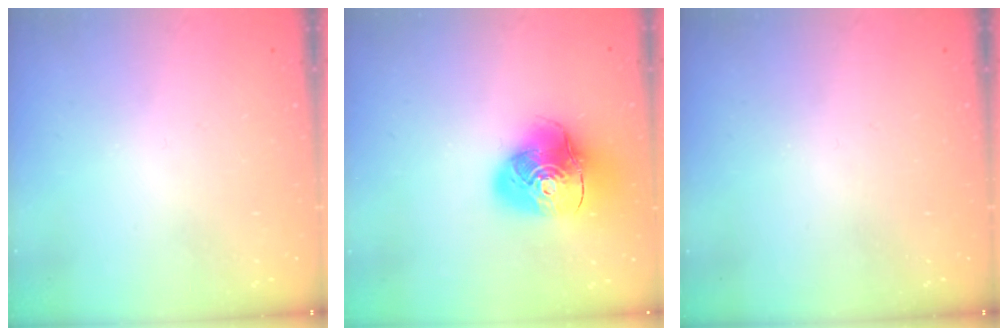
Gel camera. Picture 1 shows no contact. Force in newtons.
{"total": 15.7, "press": 15.5, "slide": 2.0}
{"total": 0.0}